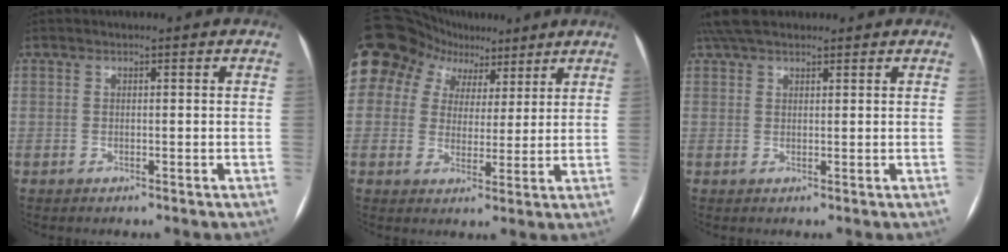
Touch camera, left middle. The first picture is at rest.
{"total": 12.0, "force": [7.3, 8.9, 3.6], "torque": [-0.076, 0.051, 0.120]}
{"total": 6.9, "force": [5.6, 2.4, 3.2], "torque": [-0.059, 0.038, 0.105]}